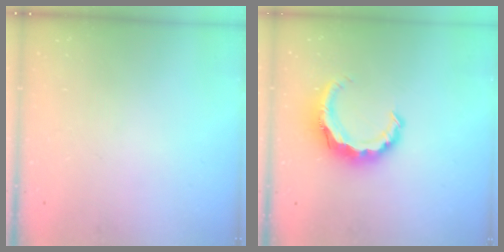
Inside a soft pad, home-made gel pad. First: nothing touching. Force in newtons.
{"total": 8.9, "press": 8.8, "slide": 1.2}